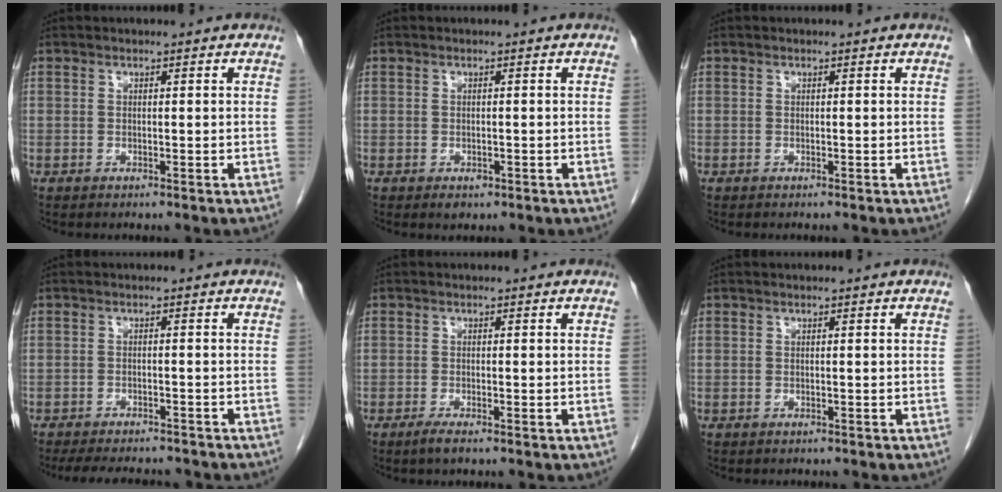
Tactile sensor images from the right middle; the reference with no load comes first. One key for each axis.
{"total": 1.3, "fx": -0.7, "fy": 0.8, "fz": 0.8, "tx": -0.009, "ty": 0.001, "tz": -0.003}
{"total": 0.0}
{"total": 10.8, "fx": -9.7, "fy": 2.8, "fz": 3.8, "tx": -0.066, "ty": -0.001, "tz": -0.126}
{"total": 1.9, "fx": -1.4, "fy": 0.3, "fz": 1.4, "tx": -0.033, "ty": -0.005, "tz": -0.024}
{"total": 0.6, "fx": -0.5, "fy": 0.3, "fz": 0.0, "tx": -0.008, "ty": 0.002, "tz": -0.010}